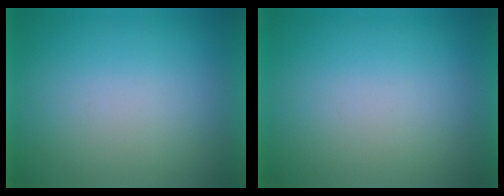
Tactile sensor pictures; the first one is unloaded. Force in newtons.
{"total": 0.0}